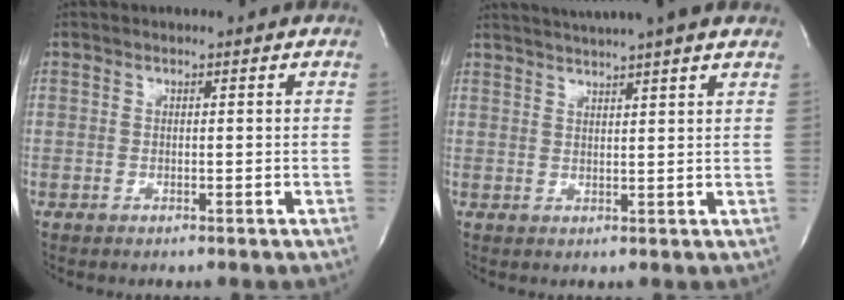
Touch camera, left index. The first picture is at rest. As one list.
[{"total": 11.2, "force": [9.6, 0.0, 5.8], "torque": [-0.102, 0.026, 0.122]}]